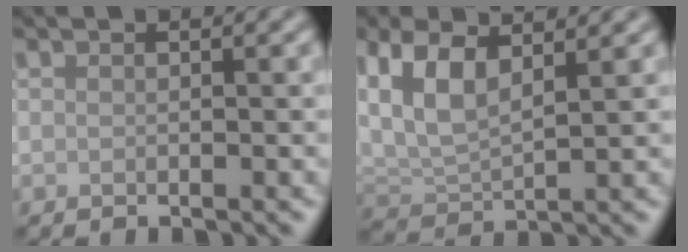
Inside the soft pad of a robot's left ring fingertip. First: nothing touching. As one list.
[{"total": 5.7, "force": [2.6, 2.7, 4.2], "torque": [-0.096, 0.008, 0.048]}]